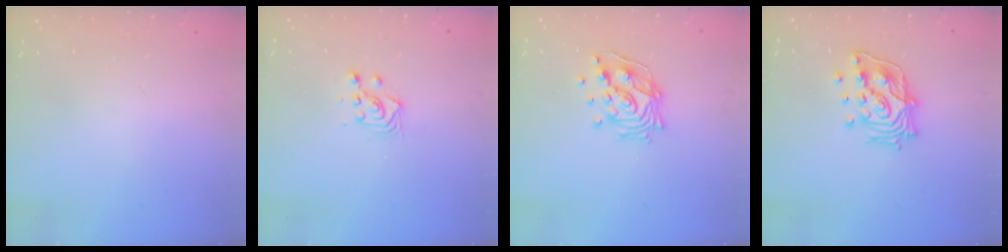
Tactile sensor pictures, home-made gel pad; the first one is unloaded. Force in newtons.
{"total": 3.6, "press": 3.4, "slide": 1.2}
{"total": 13.4, "press": 13.4, "slide": 1.6}
{"total": 15.2, "press": 15.1, "slide": 2.0}